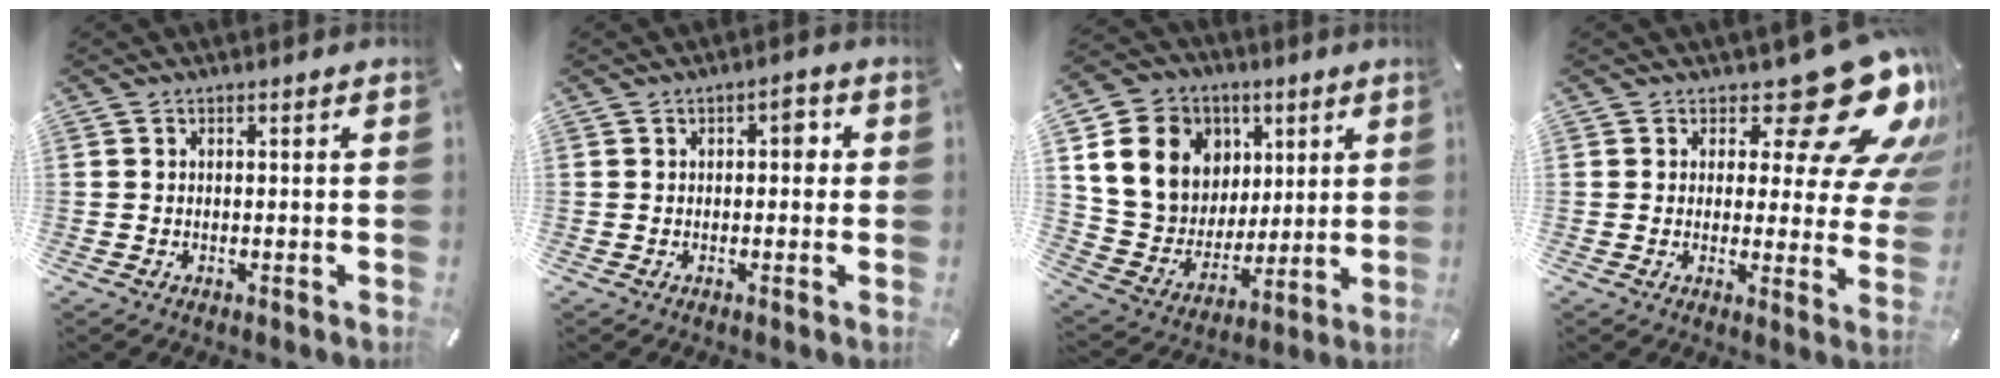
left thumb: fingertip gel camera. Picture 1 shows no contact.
{"total": 2.8, "force": [0.3, 1.6, 2.3], "torque": [-0.022, 0.004, -0.004]}
{"total": 18.3, "force": [6.8, 15.4, 7.3], "torque": [-0.130, -0.023, 0.144]}
{"total": 19.8, "force": [12.0, 7.8, 13.7], "torque": [-0.167, -0.085, 0.195]}